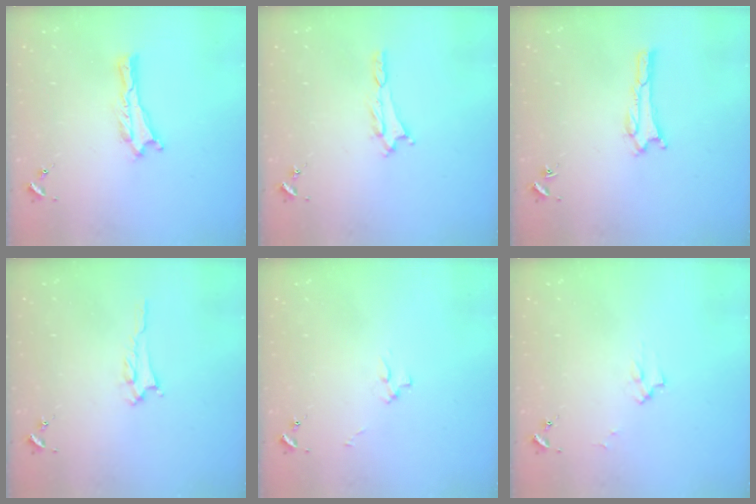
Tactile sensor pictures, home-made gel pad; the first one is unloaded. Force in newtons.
{"total": 1.2, "press": 1.2, "slide": 0.2}
{"total": 1.1, "press": 1.0, "slide": 0.1}
{"total": 2.2, "press": 2.2, "slide": 0.3}
{"total": 2.5, "press": 2.5, "slide": 0.3}
{"total": 2.2, "press": 2.2, "slide": 0.3}